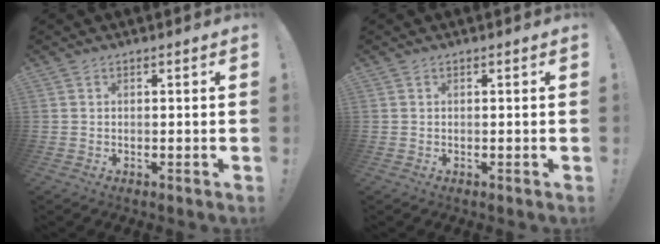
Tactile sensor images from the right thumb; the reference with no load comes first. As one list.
[{"total": 0.0}]